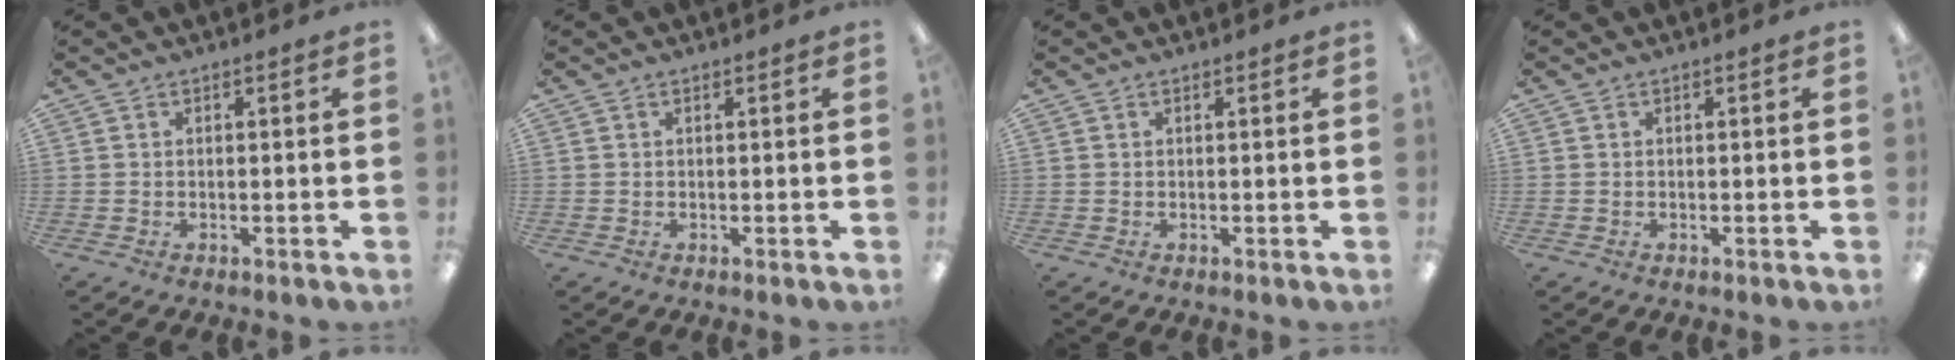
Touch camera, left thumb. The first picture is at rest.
{"total": 0.0}
{"total": 0.0}
{"total": 0.0}